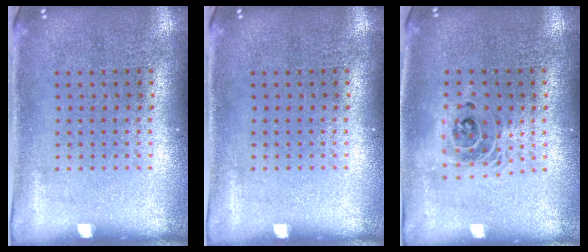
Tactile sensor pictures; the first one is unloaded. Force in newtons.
{"total": 0.0}
{"total": 1.5, "press": 1.3, "slide": 0.9}